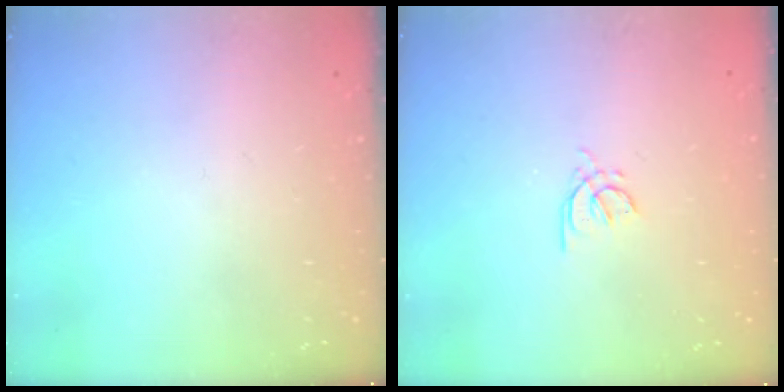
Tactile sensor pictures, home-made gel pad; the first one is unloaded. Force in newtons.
{"total": 2.8, "press": 2.7, "slide": 0.8}